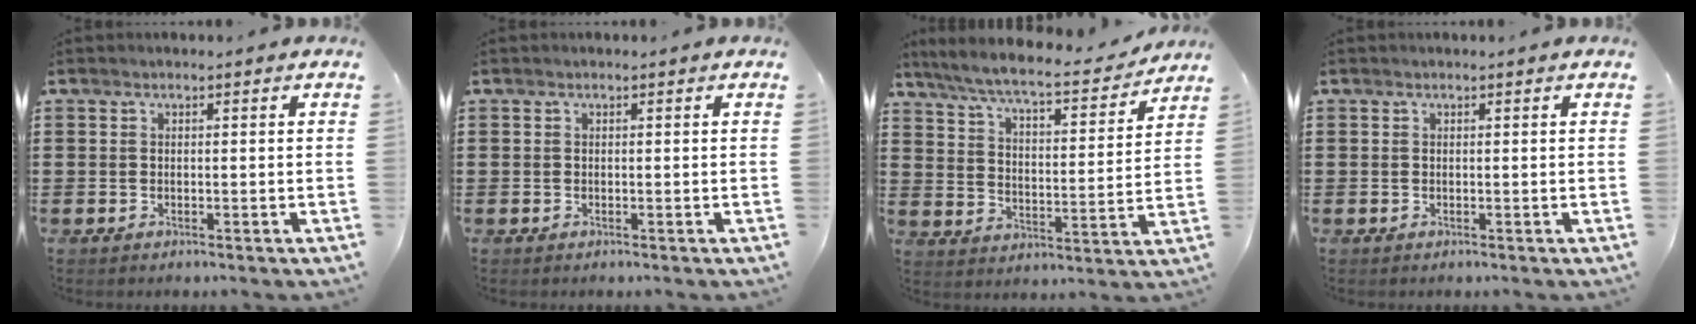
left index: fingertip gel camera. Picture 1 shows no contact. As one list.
[{"total": 0.0}, {"total": 6.9, "force": [6.2, 0.1, 2.9], "torque": [-0.084, -0.041, 0.104]}, {"total": 0.0}]